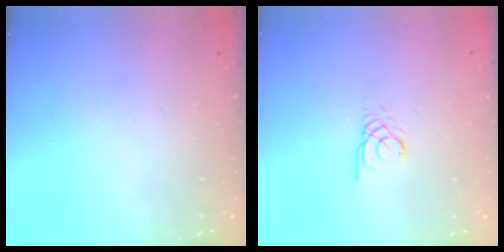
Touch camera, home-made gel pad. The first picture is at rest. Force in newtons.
{"total": 2.4, "press": 2.4, "slide": 0.3}